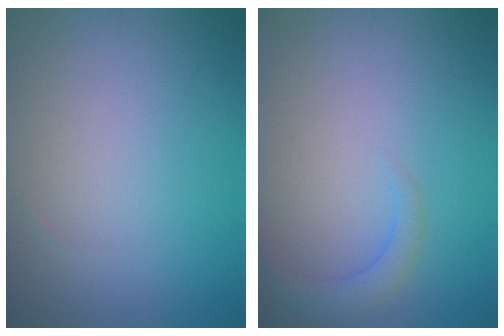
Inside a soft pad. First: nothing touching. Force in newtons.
{"total": 1.7, "press": 1.7, "slide": 0.3}